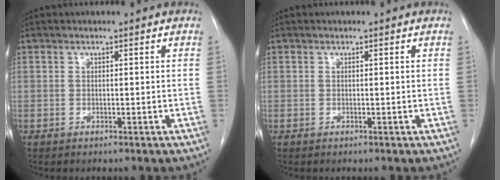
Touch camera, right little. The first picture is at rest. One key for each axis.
{"total": 0.0}